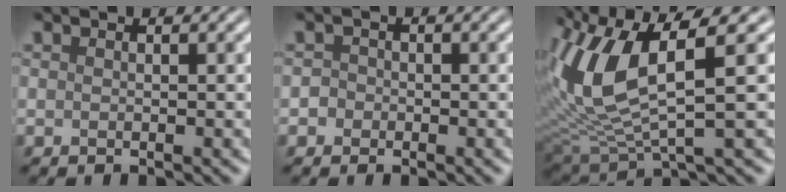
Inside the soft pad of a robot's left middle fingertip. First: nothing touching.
{"total": 1.4, "force": [-0.3, 1.3, 0.4], "torque": [0.010, 0.004, -0.015]}
{"total": 8.8, "force": [1.9, 3.5, 7.8], "torque": [-0.181, -0.006, 0.036]}